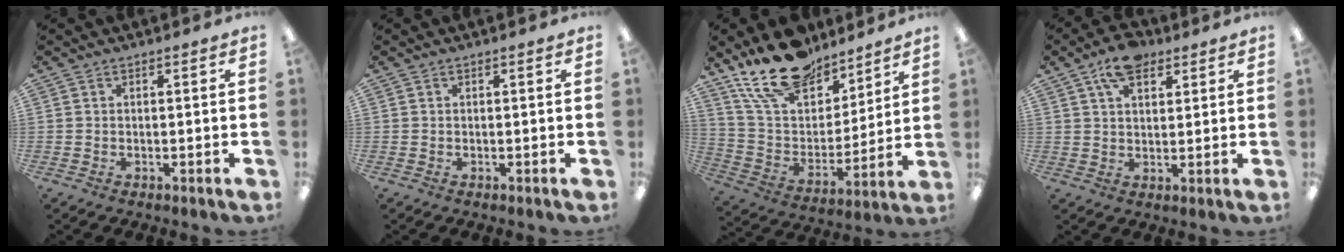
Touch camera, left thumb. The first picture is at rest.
{"total": 0.0}
{"total": 20.0, "force": [15.5, 9.7, 8.2], "torque": [-0.161, -0.090, 0.283]}
{"total": 8.3, "force": [5.0, 4.3, 5.0], "torque": [-0.084, -0.010, 0.090]}